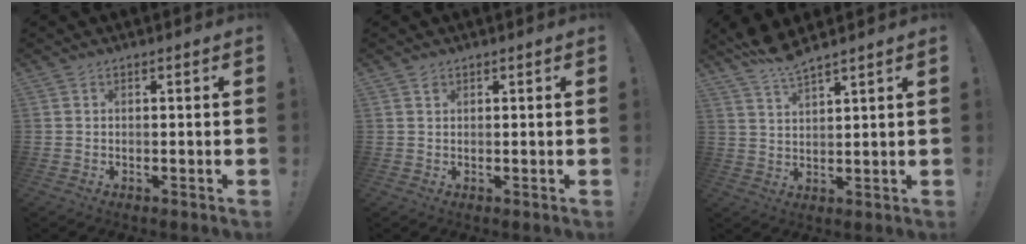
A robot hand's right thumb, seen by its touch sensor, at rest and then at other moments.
{"total": 0.8, "force": [0.5, 0.6, 0.2], "torque": [0.002, -0.002, 0.008]}
{"total": 6.1, "force": [5.5, 0.2, 2.5], "torque": [-0.053, -0.029, 0.099]}